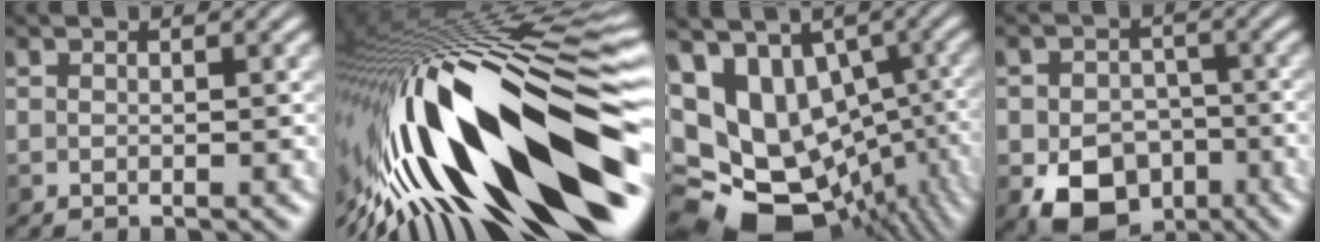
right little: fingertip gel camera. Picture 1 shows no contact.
{"total": 18.2, "force": [-4.9, 6.1, 16.5], "torque": [-0.279, 0.016, -0.099]}
{"total": 14.9, "force": [-2.9, 11.3, 9.3], "torque": [-0.155, -0.017, -0.004]}
{"total": 6.7, "force": [-3.0, 5.0, 3.2], "torque": [-0.060, -0.009, -0.056]}